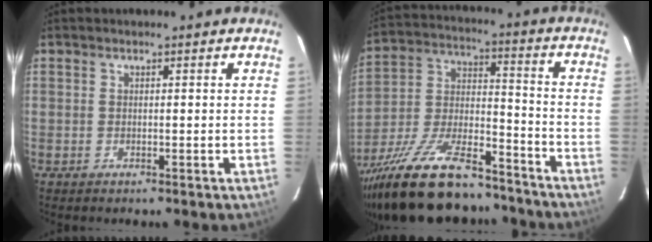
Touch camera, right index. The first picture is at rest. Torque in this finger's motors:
{"motor_torque": [1.14, -1.00, 1.05, 0.21]}